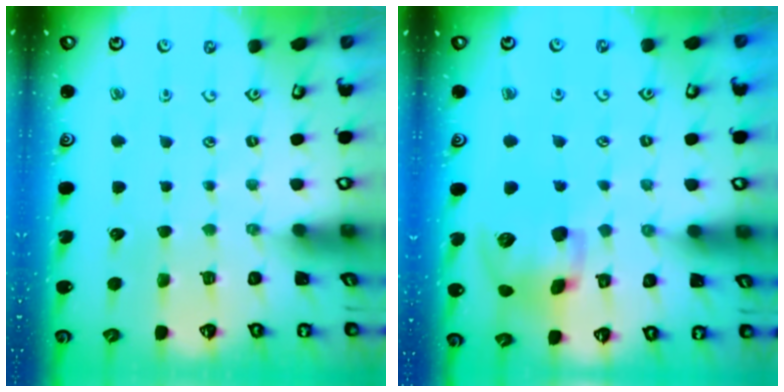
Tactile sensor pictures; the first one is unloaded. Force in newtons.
{"total": 13.9, "press": 13.7, "slide": 2.4}